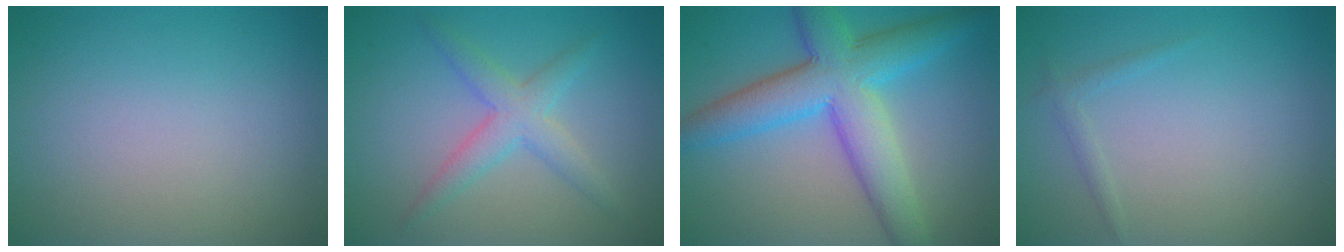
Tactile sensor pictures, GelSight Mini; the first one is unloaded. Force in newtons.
{"total": 2.3, "press": 2.3, "slide": 0.1}
{"total": 8.3, "press": 8.3, "slide": 0.1}
{"total": 0.9, "press": 0.9, "slide": 0.1}